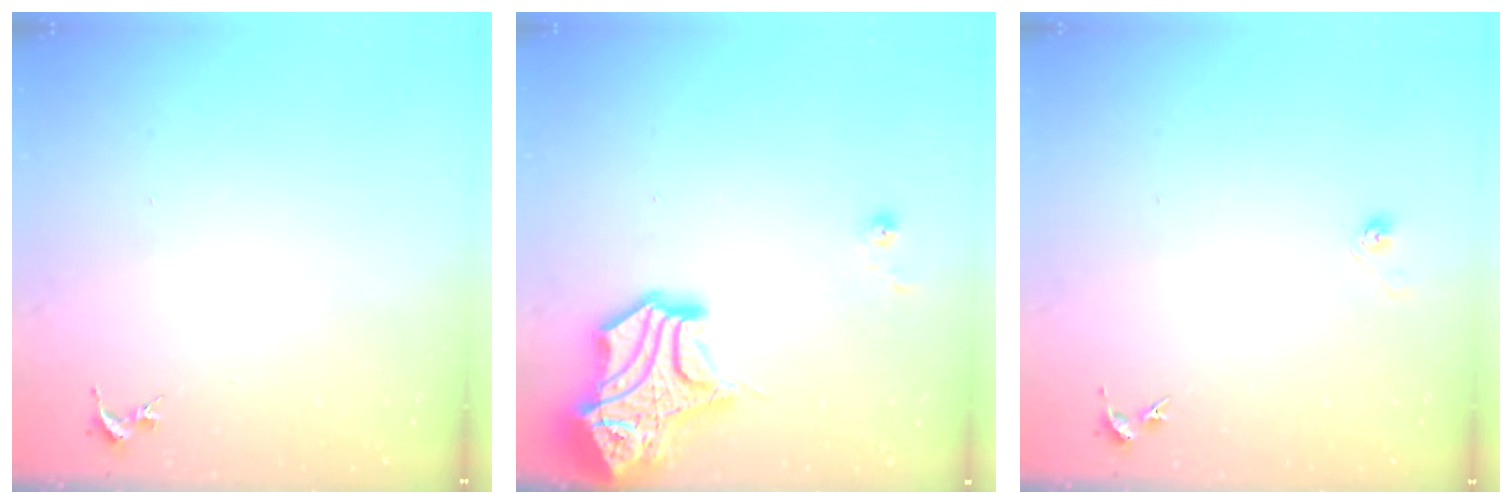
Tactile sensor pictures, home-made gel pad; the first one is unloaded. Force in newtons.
{"total": 21.1, "press": 21.0, "slide": 2.6}
{"total": 3.3, "press": 3.0, "slide": 1.2}